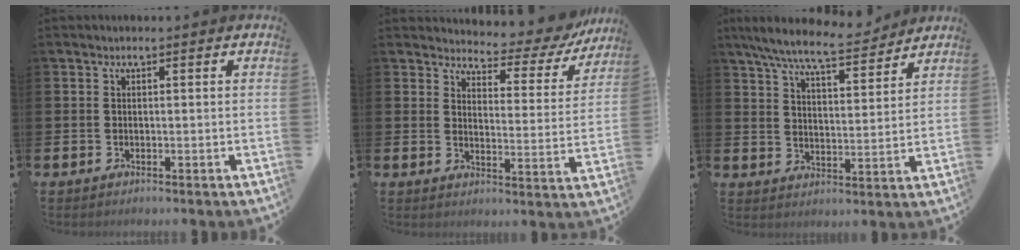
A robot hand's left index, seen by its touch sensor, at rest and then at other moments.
{"total": 4.6, "force": [4.3, 1.5, 1.0], "torque": [-0.028, -0.045, 0.065]}
{"total": 8.7, "force": [8.0, 1.1, 3.3], "torque": [-0.084, -0.044, 0.142]}